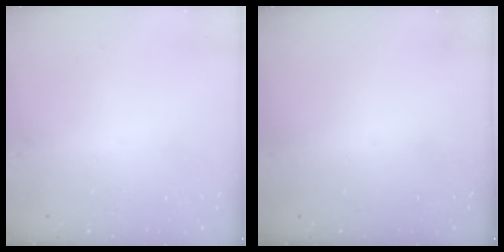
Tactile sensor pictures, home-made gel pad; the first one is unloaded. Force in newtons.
{"total": 0.0}